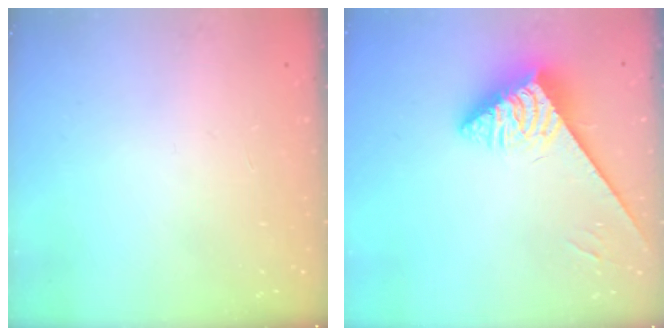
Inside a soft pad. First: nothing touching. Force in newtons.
{"total": 3.7, "press": 3.7, "slide": 0.6}